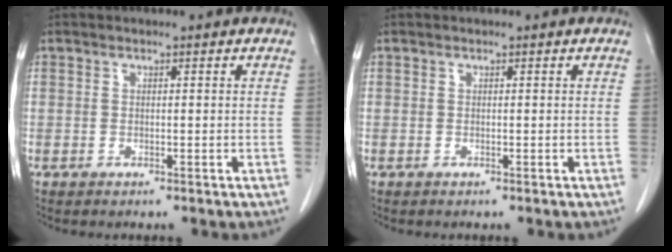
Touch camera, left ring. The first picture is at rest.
{"total": 0.0}